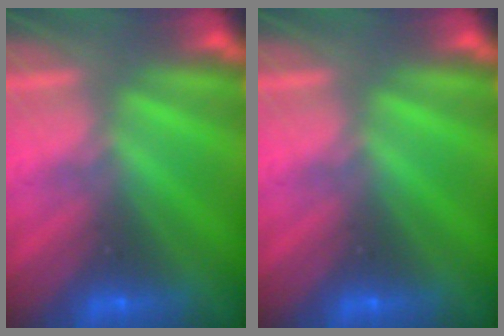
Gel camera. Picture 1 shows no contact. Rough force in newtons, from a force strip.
{"total": 0.0}